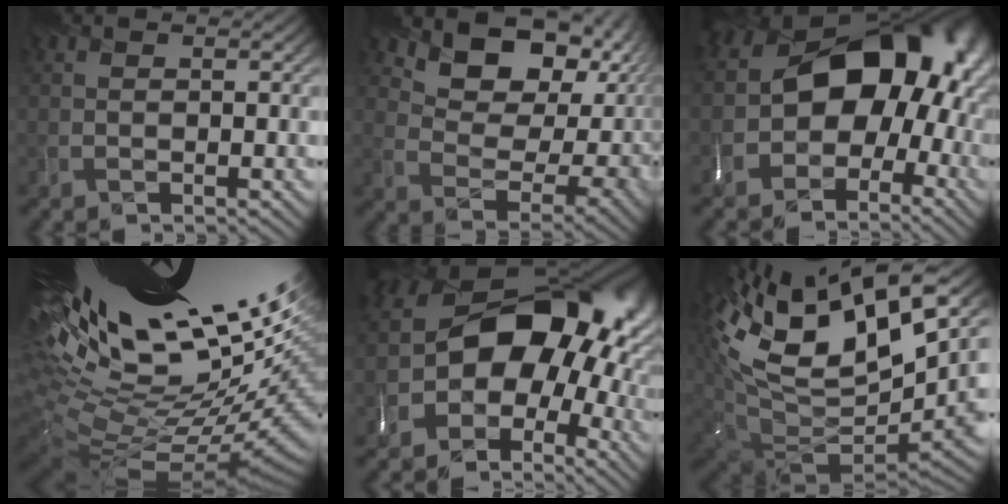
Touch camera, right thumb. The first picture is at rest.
{"total": 10.0, "force": [4.6, 6.5, 5.9], "torque": [-0.095, -0.017, 0.082]}
{"total": 18.3, "force": [-0.7, 13.9, 11.9], "torque": [-0.133, -0.024, -0.018]}
{"total": 19.7, "force": [6.8, 7.9, 16.7], "torque": [-0.293, 0.002, 0.166]}
{"total": 16.6, "force": [-2.1, 12.2, 11.0], "torque": [-0.150, -0.015, -0.027]}
{"total": 16.0, "force": [6.0, 7.6, 12.7], "torque": [-0.254, -0.009, 0.118]}